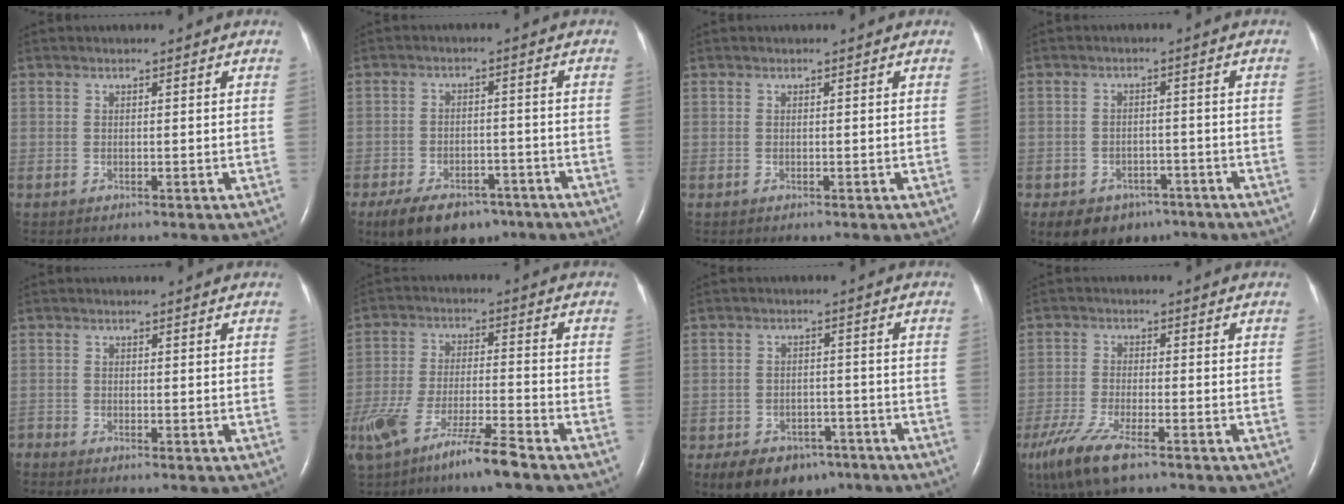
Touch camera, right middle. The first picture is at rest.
{"total": 10.3, "force": [-7.2, 5.3, 5.2], "torque": [-0.086, 0.001, -0.110]}
{"total": 0.0}
{"total": 8.8, "force": [-5.7, 6.0, 2.8], "torque": [-0.050, 0.008, -0.076]}
{"total": 0.7, "force": [-0.7, -0.2, -0.1], "torque": [-0.002, -0.005, -0.012]}
{"total": 10.9, "force": [-7.8, 0.7, 7.6], "torque": [-0.158, -0.020, -0.146]}
{"total": 10.1, "force": [-6.9, 6.0, 4.3], "torque": [-0.071, 0.008, -0.099]}
{"total": 9.1, "force": [-6.1, 2.0, 6.5], "torque": [-0.136, -0.022, -0.107]}